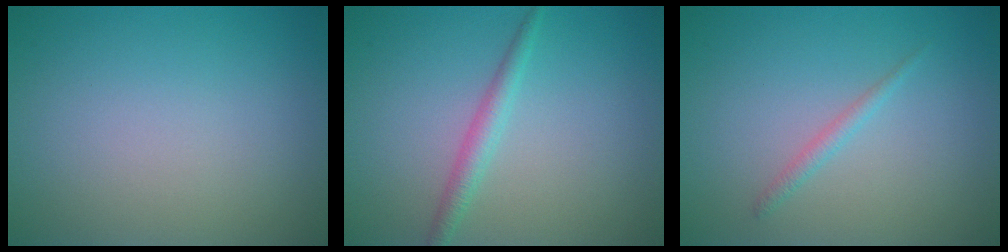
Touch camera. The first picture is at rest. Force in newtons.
{"total": 1.9, "press": 1.9, "slide": 0.1}
{"total": 1.0, "press": 1.0, "slide": 0.1}